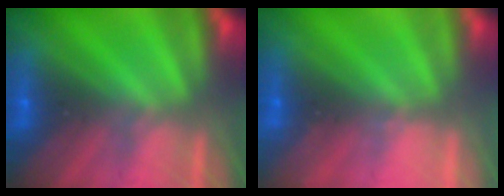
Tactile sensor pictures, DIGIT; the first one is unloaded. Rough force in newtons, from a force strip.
{"total": 2.3}